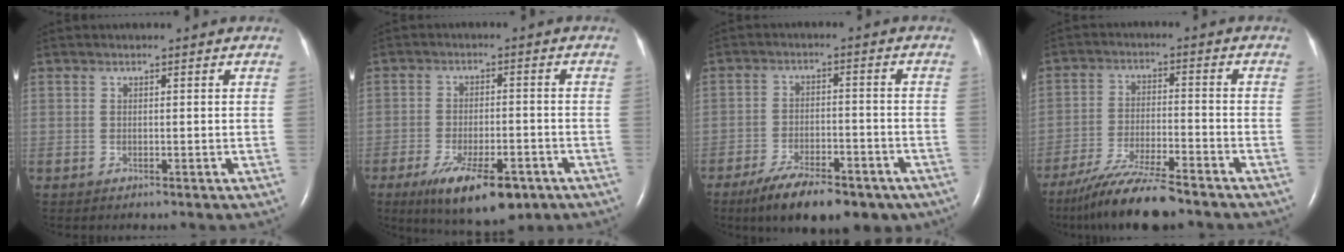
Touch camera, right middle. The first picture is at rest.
{"total": 11.7, "force": [-7.1, 3.8, 8.5], "torque": [-0.141, -0.015, -0.108]}
{"total": 13.3, "force": [-9.5, 4.6, 8.1], "torque": [-0.120, -0.007, -0.145]}
{"total": 11.2, "force": [-9.4, 0.6, 6.1], "torque": [-0.108, -0.029, -0.162]}